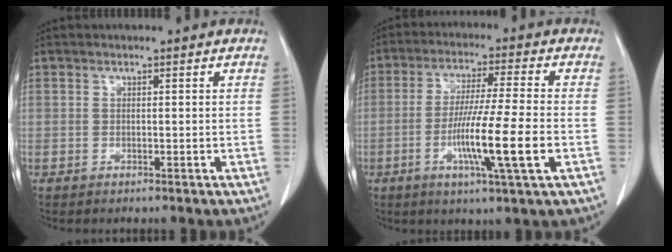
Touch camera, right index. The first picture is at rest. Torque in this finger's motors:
{"motor_torque": [1.85, -0.29, 0.84, 0.21]}